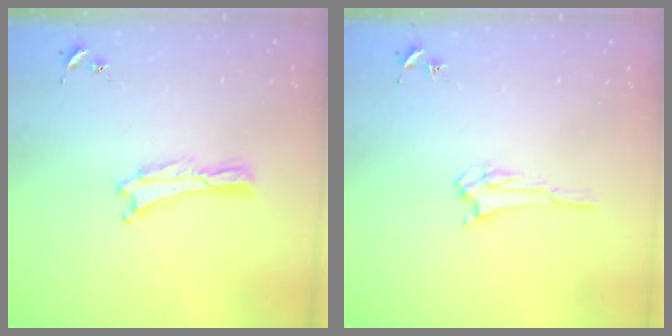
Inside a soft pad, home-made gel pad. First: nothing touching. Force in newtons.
{"total": 2.6, "press": 2.6, "slide": 0.4}